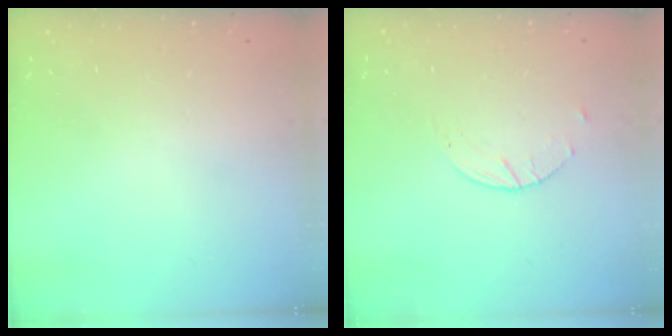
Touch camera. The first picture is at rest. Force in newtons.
{"total": 2.6, "press": 2.6, "slide": 0.4}